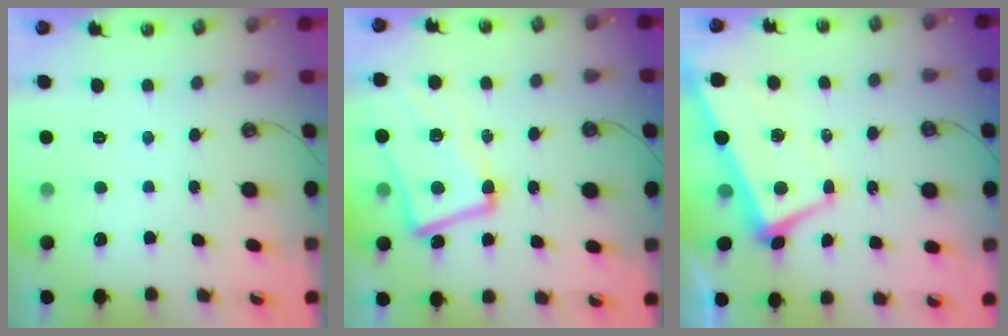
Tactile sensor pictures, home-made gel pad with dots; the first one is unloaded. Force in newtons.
{"total": 8.2, "press": 8.0, "slide": 1.8}
{"total": 1.3, "press": 0.9, "slide": 0.9}